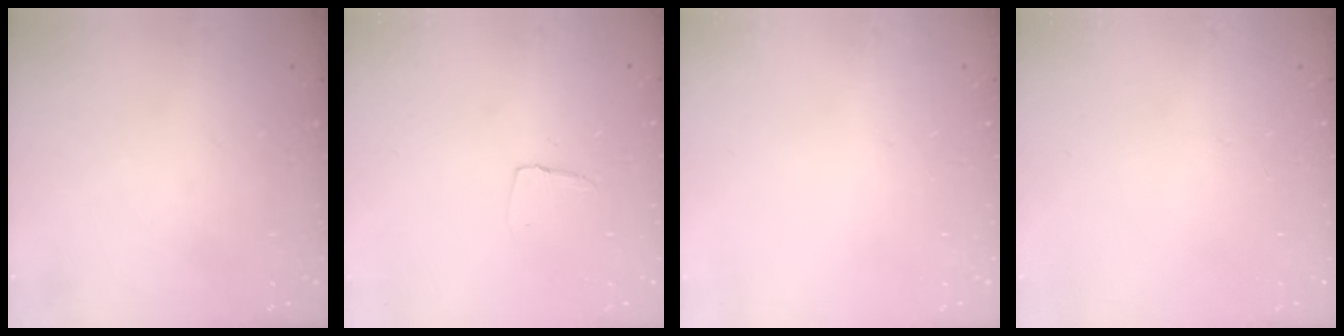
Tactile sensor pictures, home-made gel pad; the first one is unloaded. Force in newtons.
{"total": 3.5, "press": 3.5, "slide": 0.3}
{"total": 0.0}
{"total": 0.0}